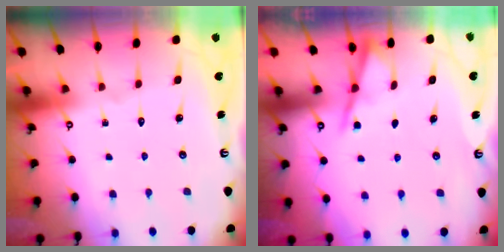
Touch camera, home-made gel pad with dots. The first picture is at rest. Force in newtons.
{"total": 3.3, "press": 3.3, "slide": 0.3}